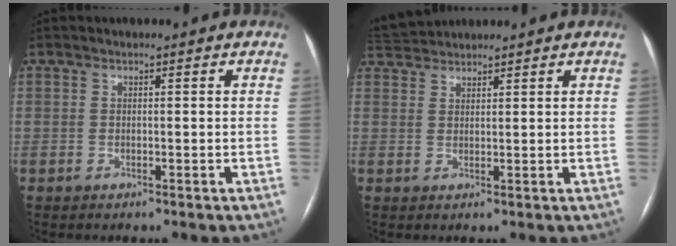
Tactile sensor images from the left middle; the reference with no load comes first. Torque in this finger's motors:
{"motor_torque": [0.11, -0.34, -0.06, -0.01]}